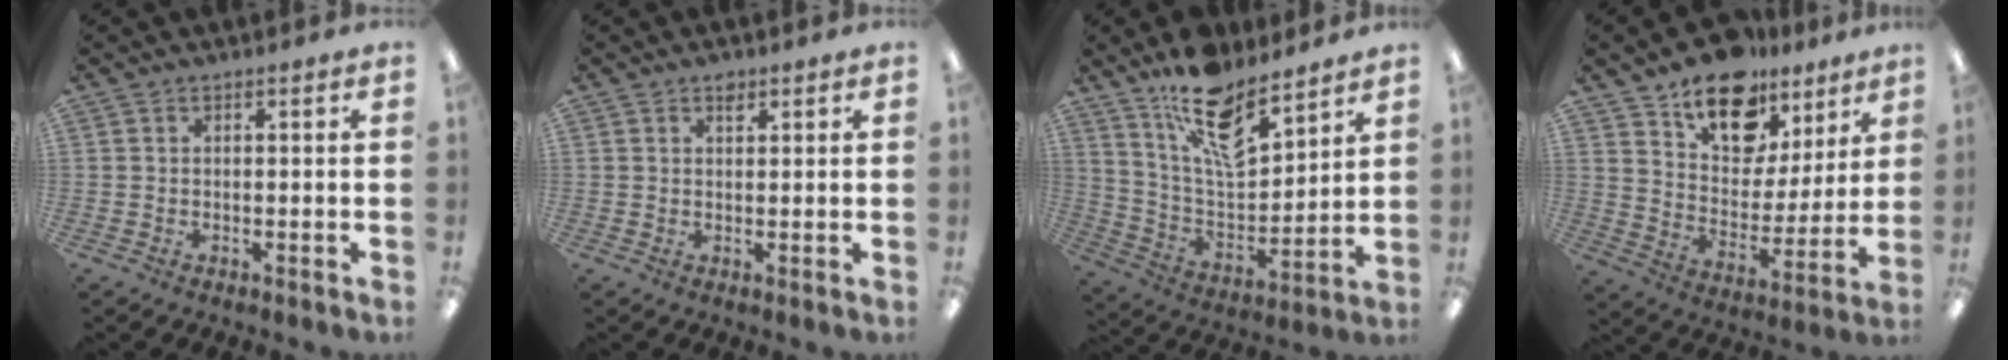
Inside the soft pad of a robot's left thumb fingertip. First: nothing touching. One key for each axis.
{"total": 1.8, "fx": 1.3, "fy": 1.0, "fz": 0.8, "tx": -0.003, "ty": -0.006, "tz": 0.021}
{"total": 16.2, "fx": 12.0, "fy": 6.3, "fz": 8.9, "tx": -0.160, "ty": -0.073, "tz": 0.212}
{"total": 16.5, "fx": 11.5, "fy": 9.8, "fz": 6.6, "tx": -0.099, "ty": -0.073, "tz": 0.208}